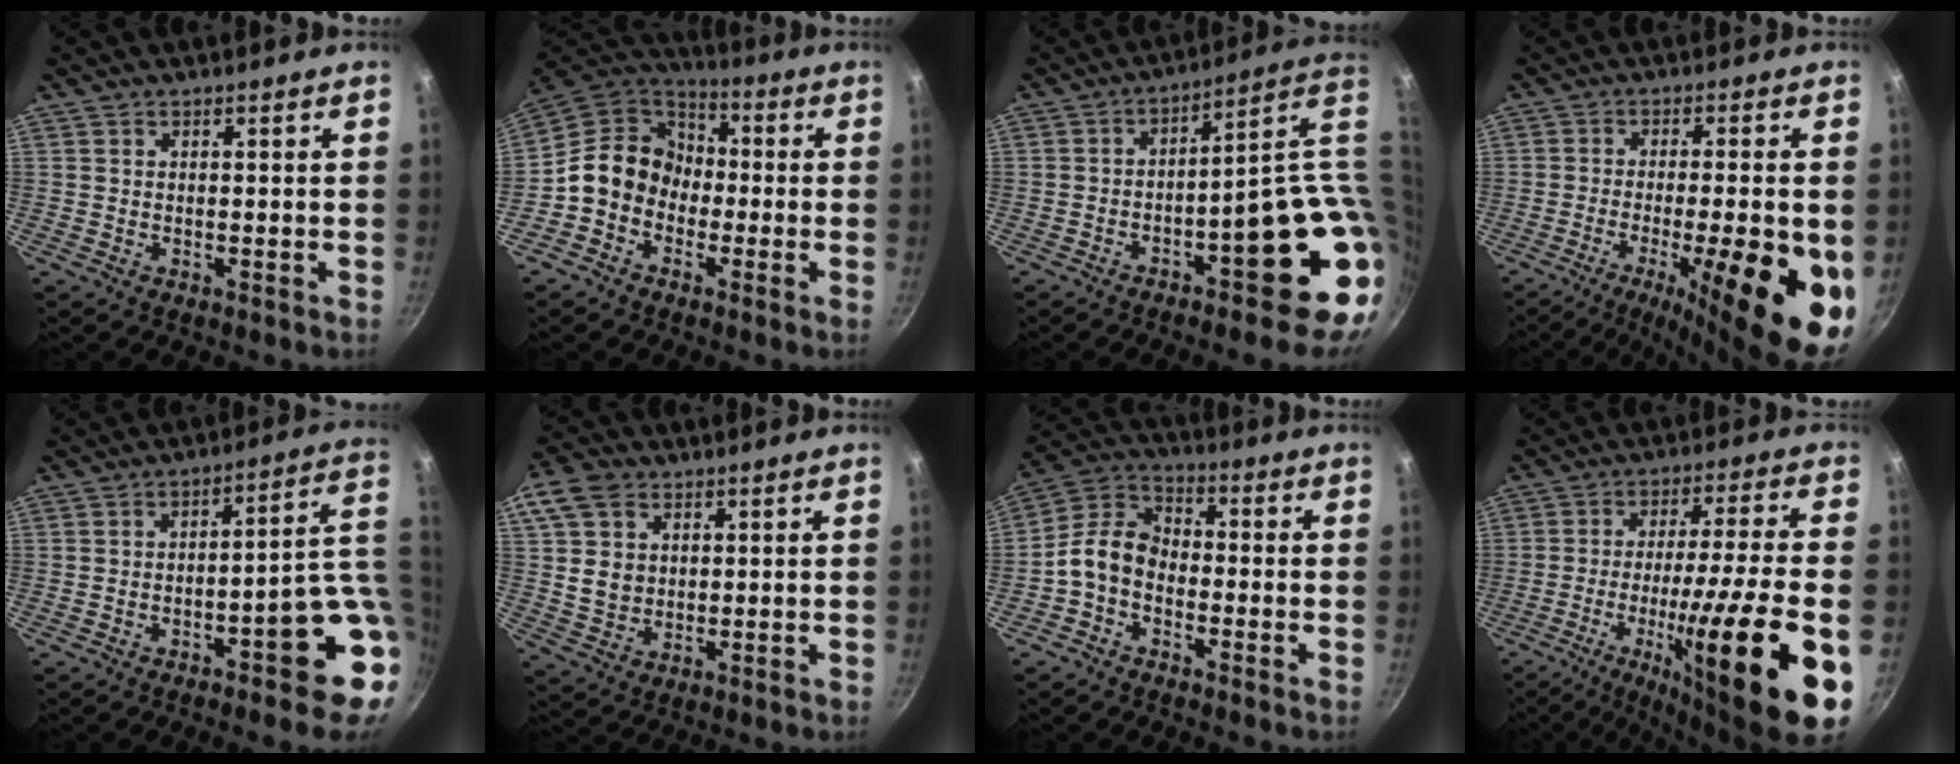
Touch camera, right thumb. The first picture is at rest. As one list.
[{"total": 12.4, "force": [-2.3, 10.6, 6.0], "torque": [-0.066, 0.047, -0.066]}, {"total": 20.3, "force": [-1.3, 6.8, 19.1], "torque": [-0.196, 0.005, -0.007]}, {"total": 19.4, "force": [-6.0, 5.2, 17.7], "torque": [-0.248, -0.002, -0.085]}, {"total": 12.7, "force": [-1.8, 4.0, 11.9], "torque": [-0.118, 0.027, -0.020]}, {"total": 11.2, "force": [3.2, 8.9, 5.9], "torque": [-0.099, -0.005, 0.058]}, {"total": 8.7, "force": [-2.8, 6.1, 5.5], "torque": [-0.094, 0.046, -0.077]}, {"total": 23.0, "force": [-8.2, 2.6, 21.4], "torque": [-0.320, 0.016, -0.130]}]